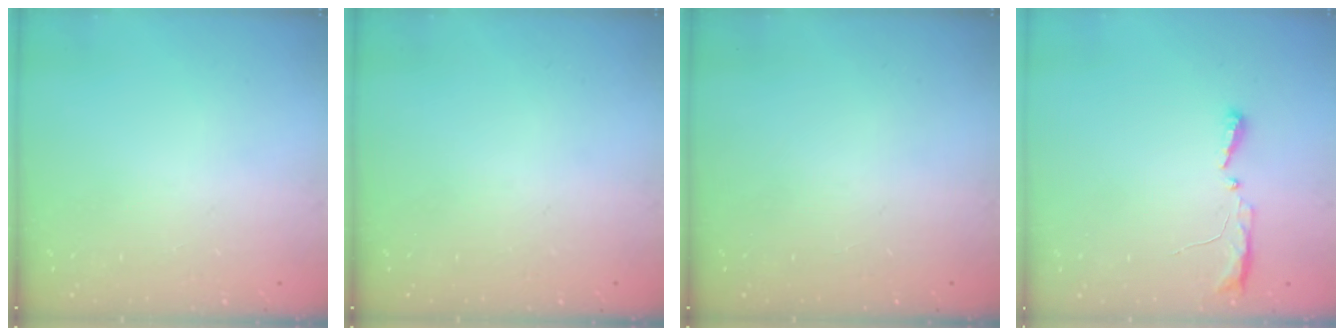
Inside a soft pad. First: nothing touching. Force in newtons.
{"total": 0.0}
{"total": 0.0}
{"total": 8.2, "press": 5.2, "slide": 6.2}